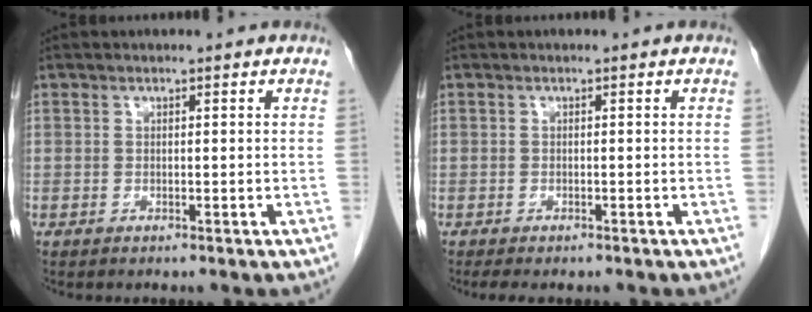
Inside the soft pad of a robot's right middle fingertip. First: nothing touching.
{"total": 2.9, "force": [-2.3, 1.1, 1.3], "torque": [-0.018, -0.006, -0.029]}